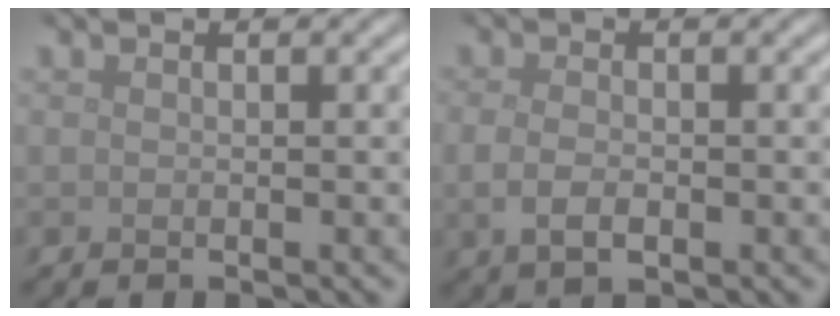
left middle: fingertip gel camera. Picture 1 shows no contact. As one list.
[{"total": 2.4, "force": [-0.5, 1.4, 1.9], "torque": [-0.042, -0.005, -0.008]}]